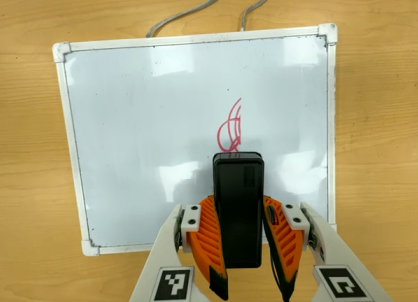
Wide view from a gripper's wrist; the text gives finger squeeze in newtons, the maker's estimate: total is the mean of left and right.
{"total": 7.0, "left": 5.5, "right": 8.4}